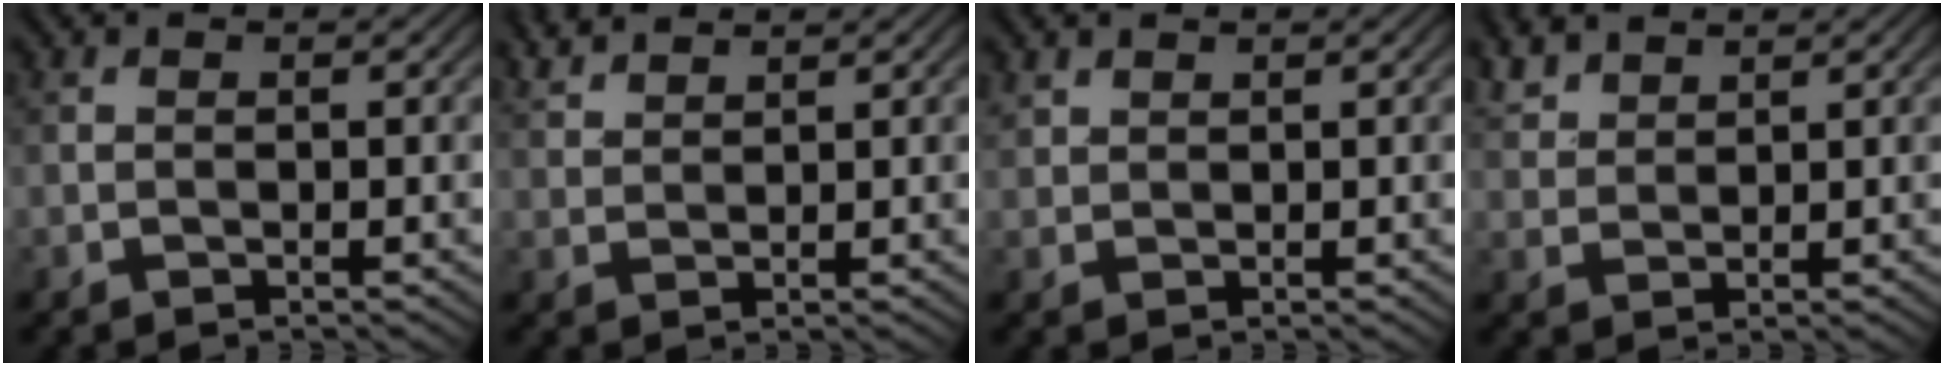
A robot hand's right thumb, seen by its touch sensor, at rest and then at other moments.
{"total": 3.0, "force": [2.8, 0.6, 1.1], "torque": [-0.030, 0.005, 0.059]}
{"total": 1.6, "force": [1.3, 0.8, 0.4], "torque": [-0.012, 0.003, 0.031]}
{"total": 3.7, "force": [3.1, 1.4, 1.4], "torque": [-0.038, 0.008, 0.072]}